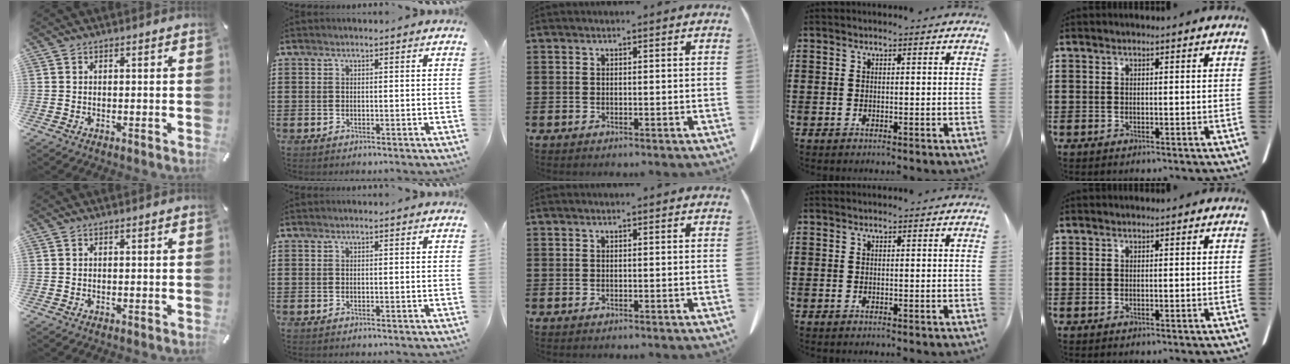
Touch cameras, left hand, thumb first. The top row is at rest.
{}